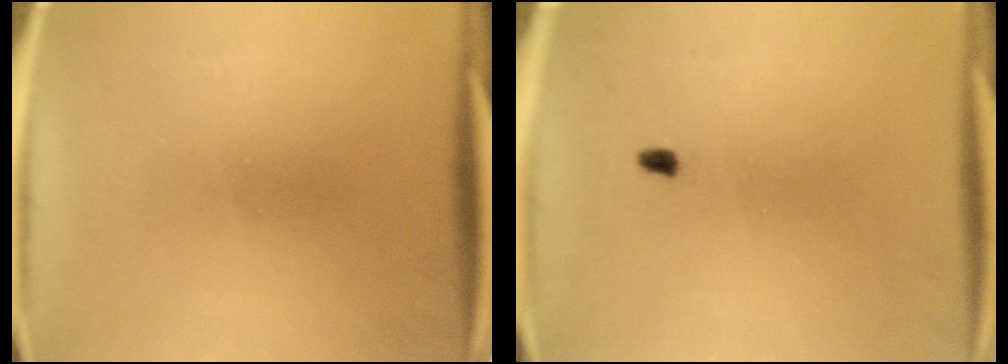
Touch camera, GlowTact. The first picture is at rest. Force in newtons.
{"total": 0.9}